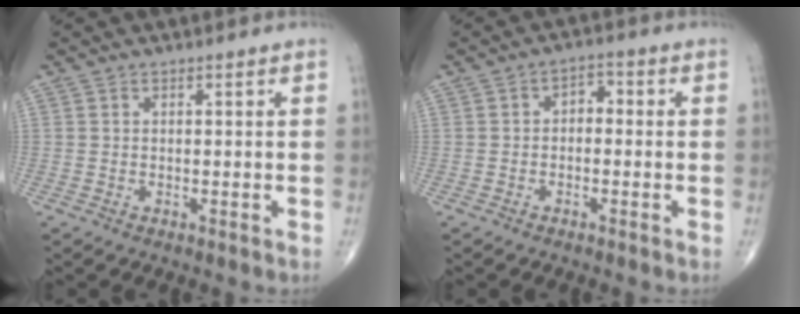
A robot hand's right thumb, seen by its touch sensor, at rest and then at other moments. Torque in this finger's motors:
{"motor_torque": [-0.22, 0.11, 0.16, 0.10, 0.02]}